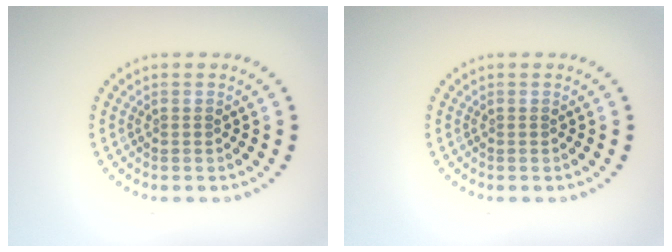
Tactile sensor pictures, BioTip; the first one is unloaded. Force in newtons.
{"total": 0.0}